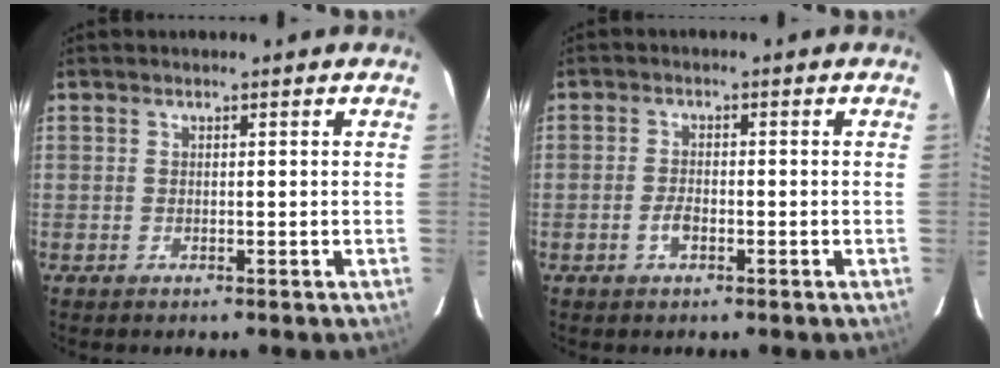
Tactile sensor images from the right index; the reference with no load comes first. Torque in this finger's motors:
{"motor_torque": [0.57, 0.16, 0.17, 0.00]}